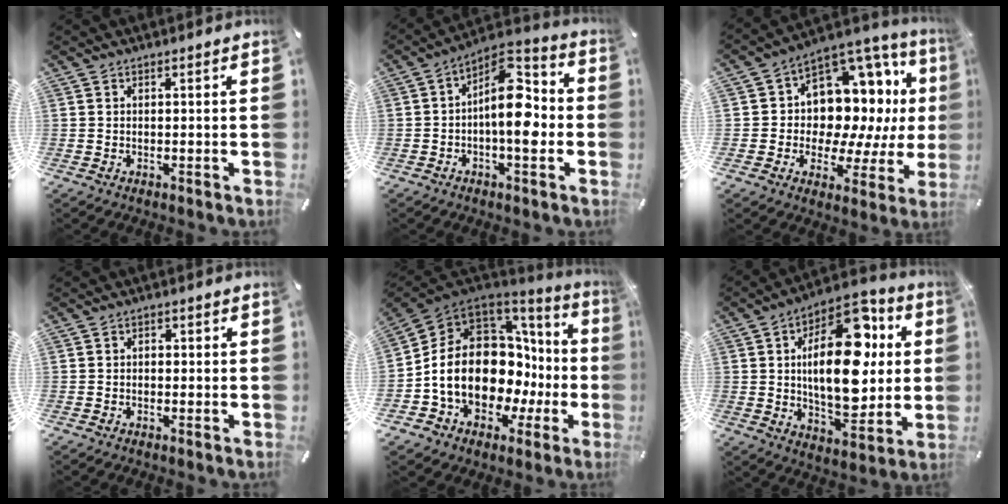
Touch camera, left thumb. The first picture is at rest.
{"total": 12.7, "force": [-1.2, 6.3, 11.0], "torque": [-0.171, -0.009, -0.022]}
{"total": 13.9, "force": [3.9, 10.7, 7.9], "torque": [-0.108, -0.058, 0.077]}
{"total": 1.5, "force": [-0.7, 1.1, 0.7], "torque": [-0.013, 0.007, -0.016]}
{"total": 20.0, "force": [0.0, 14.3, 13.9], "torque": [-0.268, -0.032, 0.019]}
{"total": 23.0, "force": [4.5, 12.3, 18.8], "torque": [-0.301, -0.022, 0.070]}